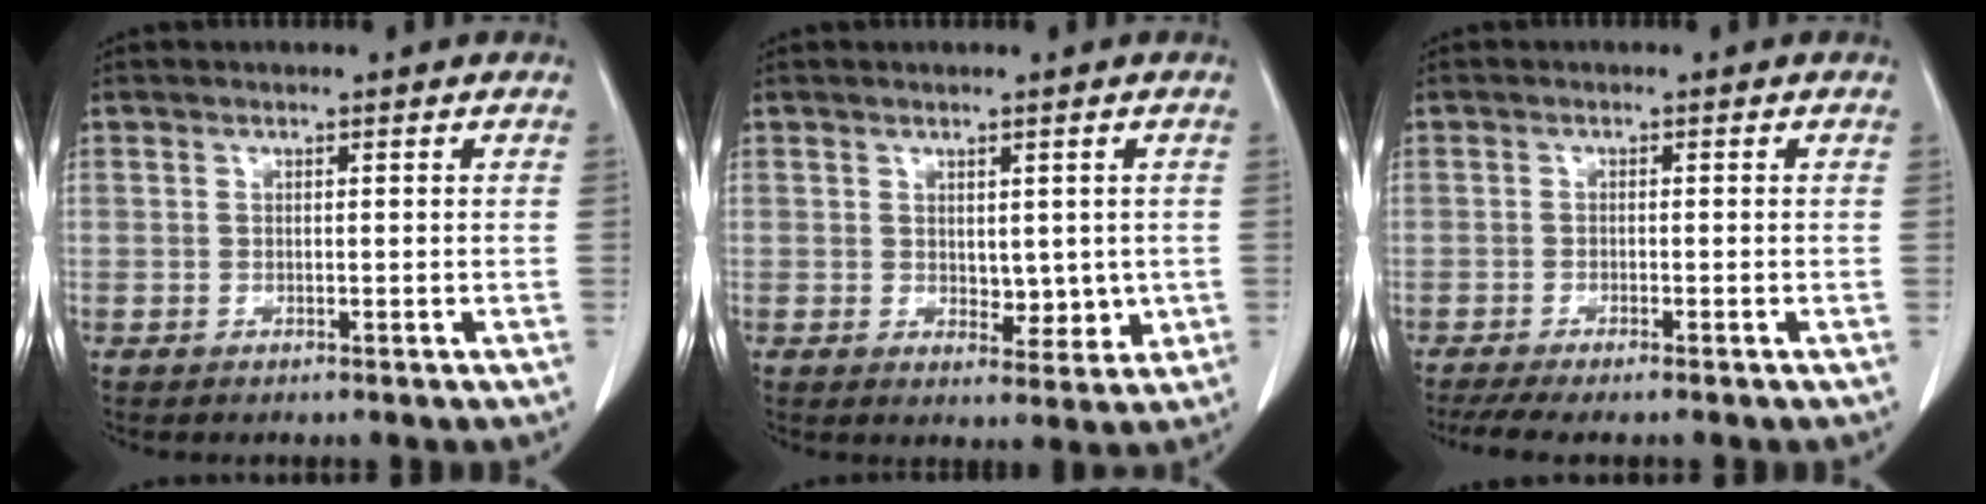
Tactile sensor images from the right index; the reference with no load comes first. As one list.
[{"total": 5.1, "force": [0.2, 3.0, 4.2], "torque": [-0.051, -0.008, 0.016]}, {"total": 6.0, "force": [-4.9, 0.5, 3.4], "torque": [-0.048, -0.011, -0.077]}]